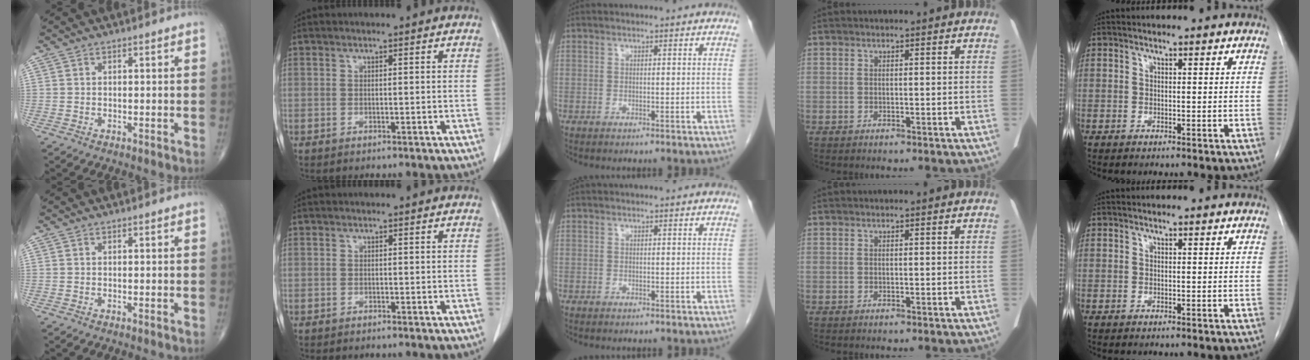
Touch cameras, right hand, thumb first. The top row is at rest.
{}